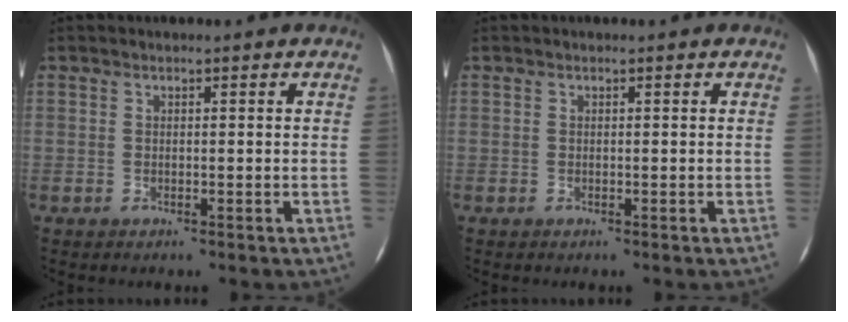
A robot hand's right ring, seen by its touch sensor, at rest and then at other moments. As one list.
[{"total": 0.0}]